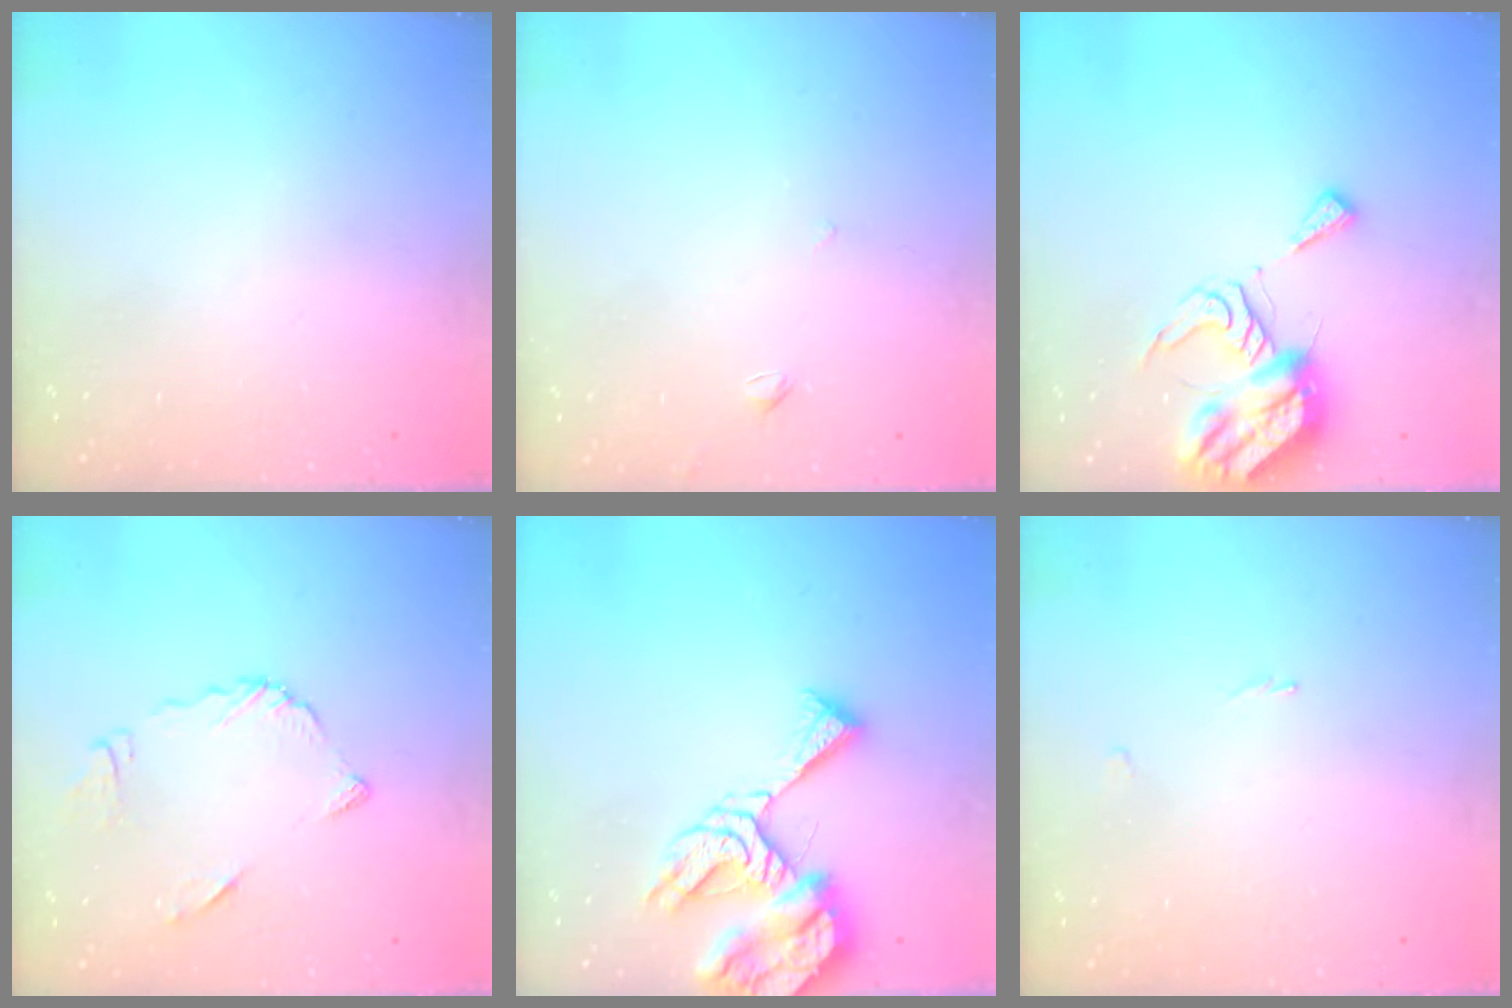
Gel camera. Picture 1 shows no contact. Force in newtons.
{"total": 1.7, "press": 1.6, "slide": 0.5}
{"total": 10.9, "press": 10.9, "slide": 1.2}
{"total": 8.8, "press": 8.7, "slide": 0.9}
{"total": 12.1, "press": 12.0, "slide": 1.4}
{"total": 0.8, "press": 0.8, "slide": 0.3}